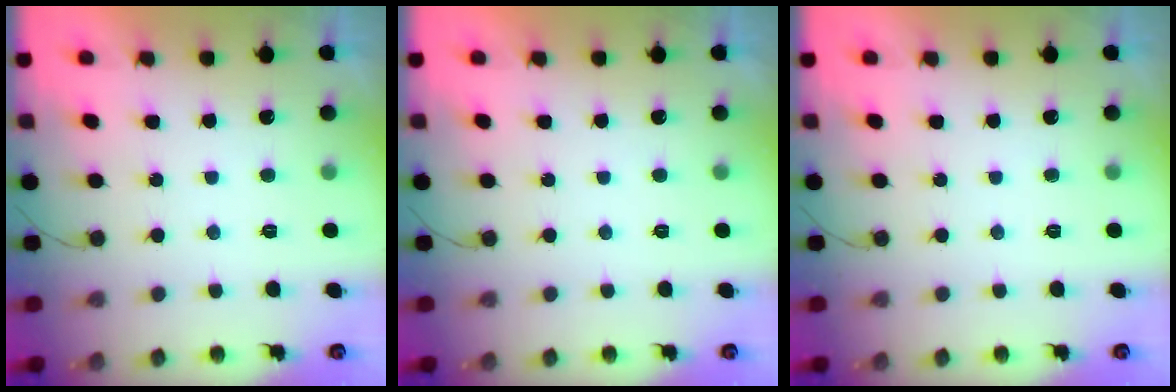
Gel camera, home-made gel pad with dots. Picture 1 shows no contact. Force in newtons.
{"total": 0.0}
{"total": 0.0}